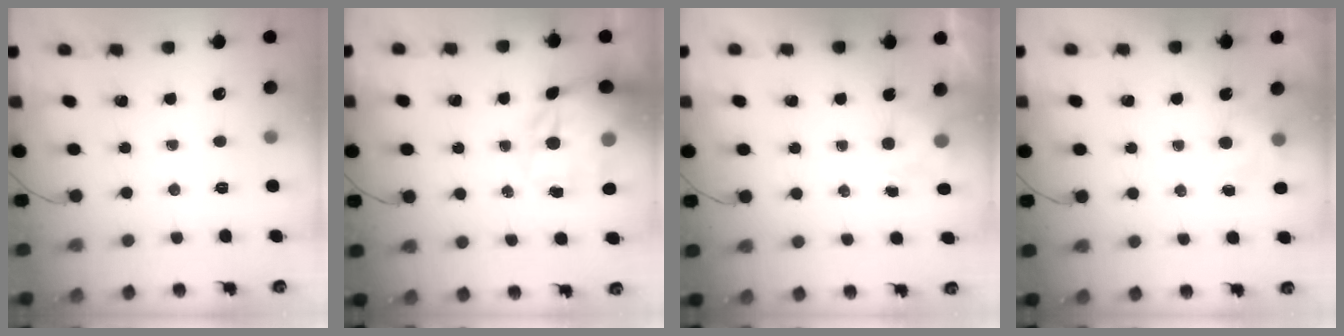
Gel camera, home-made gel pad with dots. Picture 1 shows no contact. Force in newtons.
{"total": 15.9, "press": 15.3, "slide": 4.3}
{"total": 3.9, "press": 3.8, "slide": 1.0}
{"total": 4.1, "press": 4.0, "slide": 1.2}